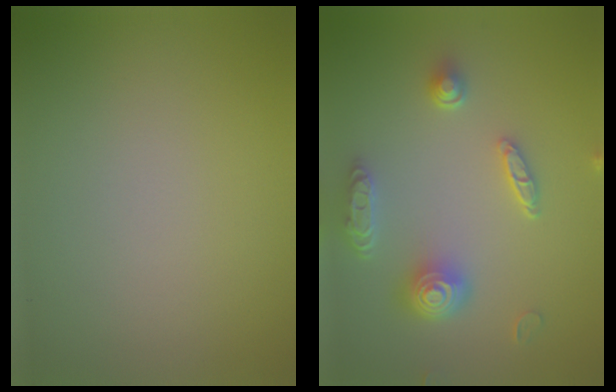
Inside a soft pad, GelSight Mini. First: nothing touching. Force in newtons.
{"total": 4.8, "press": 3.9, "slide": 2.7}